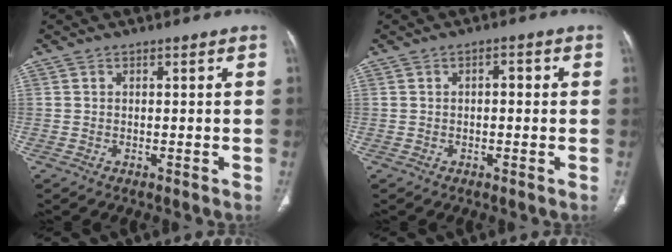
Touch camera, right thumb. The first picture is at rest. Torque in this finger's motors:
{"motor_torque": [0.17, -0.04, 0.26, 0.21, -0.02]}